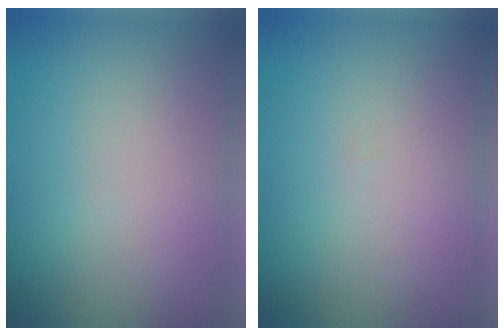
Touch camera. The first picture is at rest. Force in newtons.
{"total": 0.0}